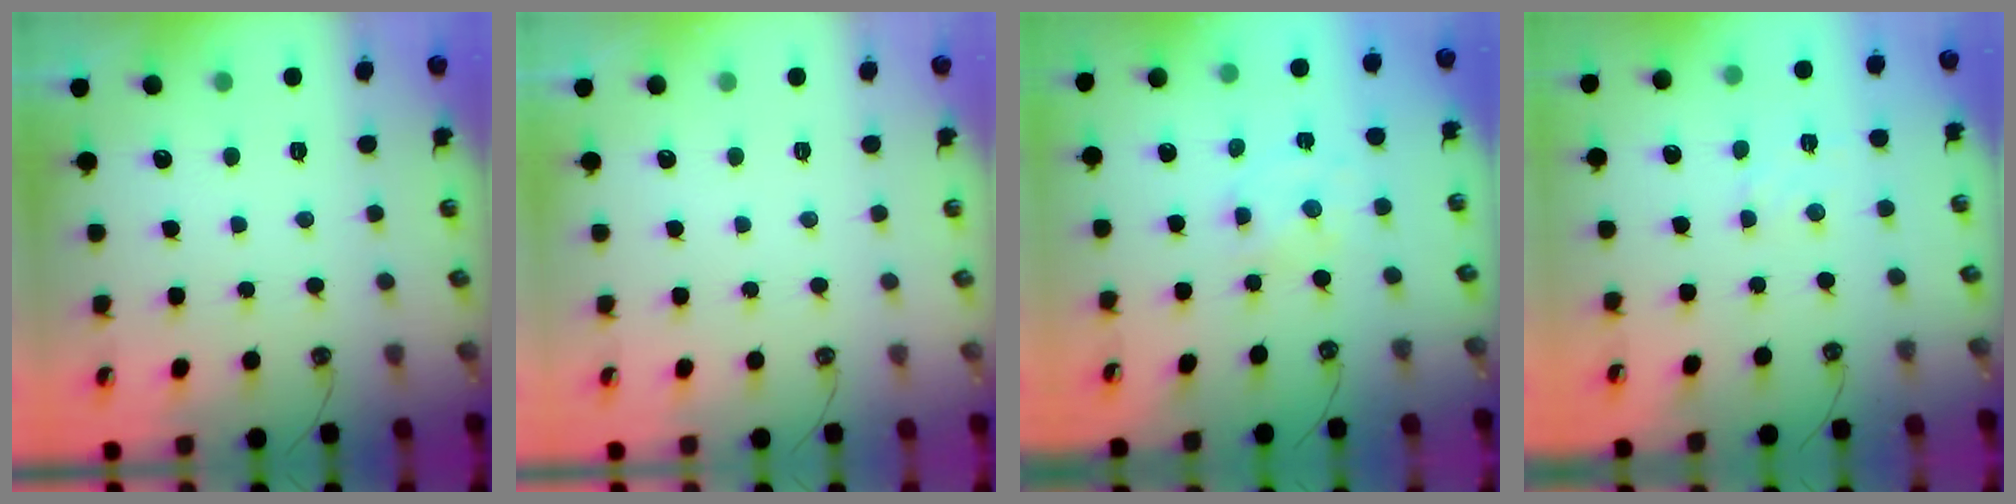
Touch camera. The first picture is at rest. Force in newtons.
{"total": 0.0}
{"total": 1.0, "press": 1.0, "slide": 0.2}
{"total": 2.9, "press": 2.9, "slide": 0.5}